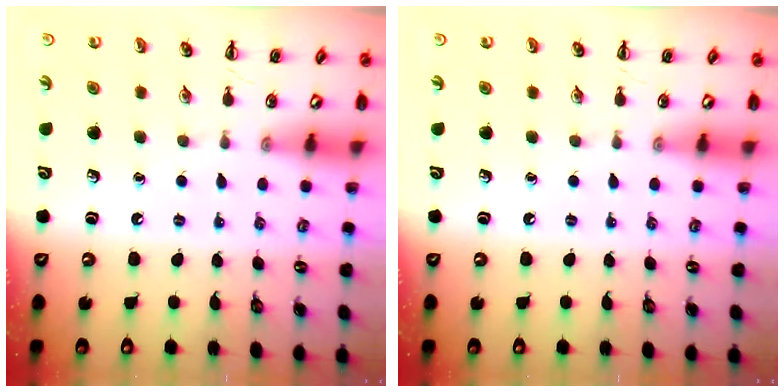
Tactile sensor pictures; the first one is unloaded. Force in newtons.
{"total": 0.0}